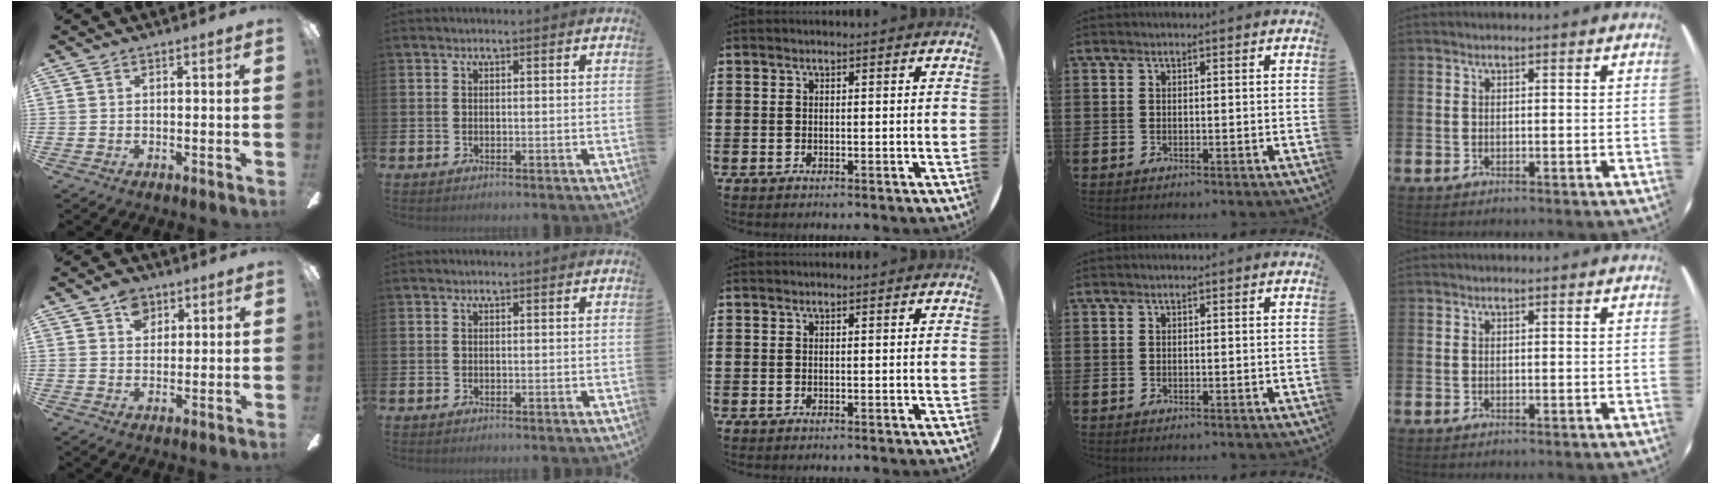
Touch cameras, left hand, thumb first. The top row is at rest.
{"thumb": {"total": 6.3, "force": [3.5, 4.5, 2.5], "torque": [-0.030, 0.000, 0.061]}}